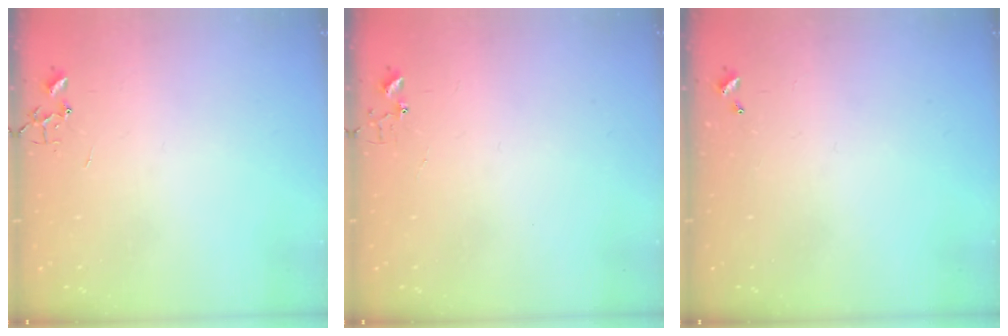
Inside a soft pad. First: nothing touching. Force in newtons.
{"total": 3.4, "press": 3.4, "slide": 0.3}
{"total": 0.0}